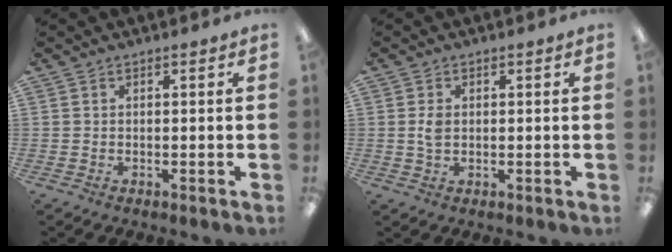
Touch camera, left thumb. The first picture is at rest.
{"total": 2.8, "force": [0.4, 1.9, 2.0], "torque": [-0.033, 0.002, 0.004]}